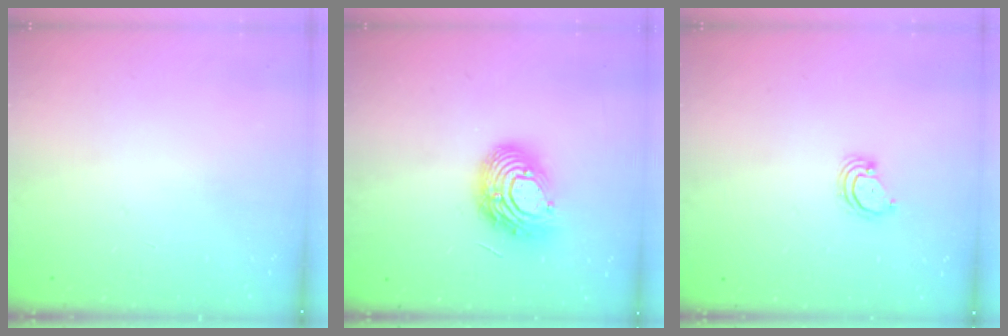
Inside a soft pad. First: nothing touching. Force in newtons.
{"total": 15.0, "press": 15.0, "slide": 1.2}
{"total": 2.9, "press": 2.9, "slide": 0.3}